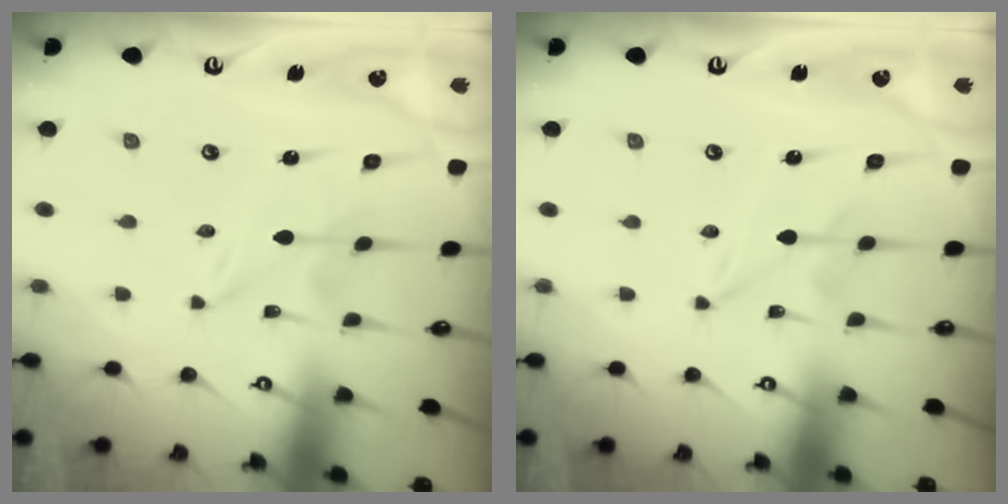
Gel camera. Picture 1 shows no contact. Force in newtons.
{"total": 0.9, "press": 0.8, "slide": 0.1}